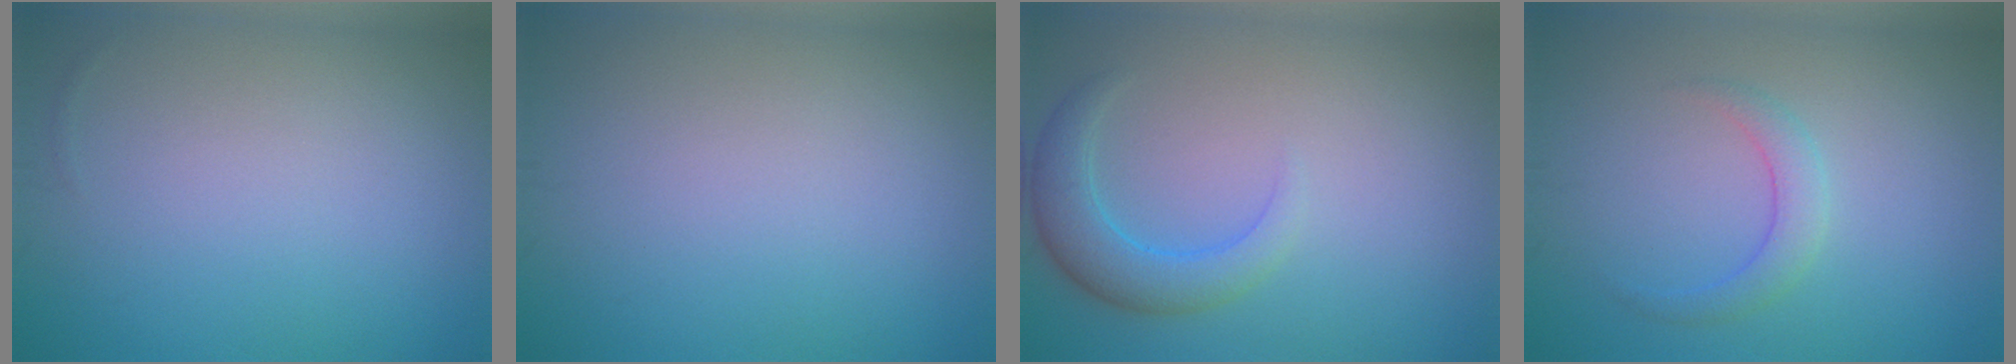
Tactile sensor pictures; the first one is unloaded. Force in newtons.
{"total": 0.0}
{"total": 3.5, "press": 3.4, "slide": 0.2}
{"total": 2.0, "press": 2.0, "slide": 0.1}